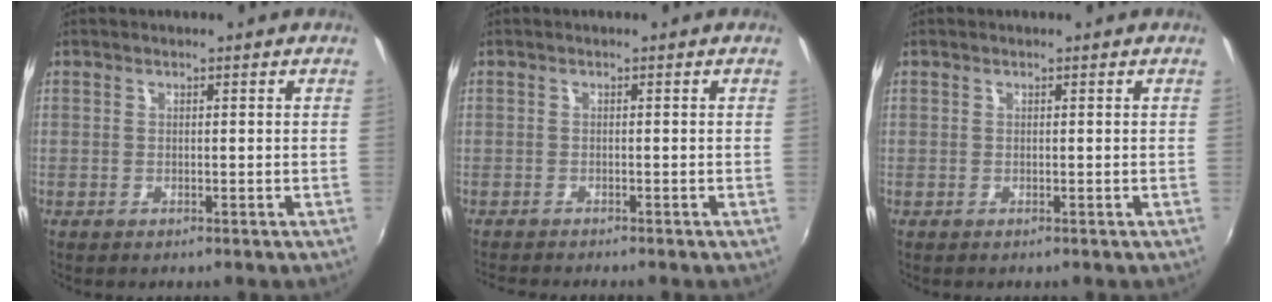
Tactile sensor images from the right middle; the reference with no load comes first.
{"total": 2.7, "force": [-2.6, 0.0, 0.7], "torque": [-0.023, -0.018, -0.051]}
{"total": 0.0}